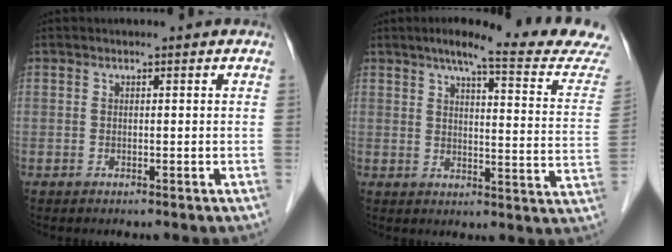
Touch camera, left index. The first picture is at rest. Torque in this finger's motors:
{"motor_torque": [0.57, -0.63, 0.12, -0.01]}